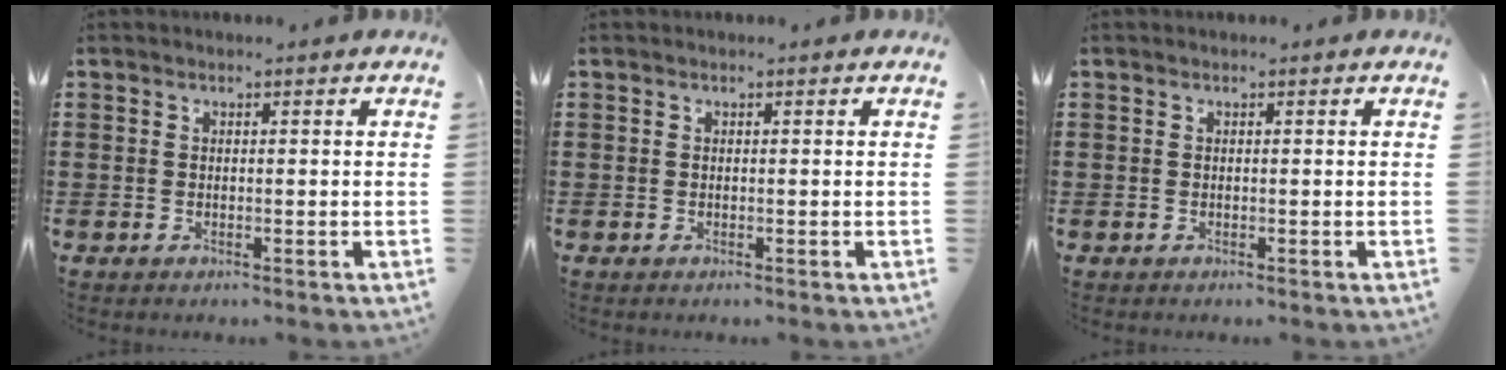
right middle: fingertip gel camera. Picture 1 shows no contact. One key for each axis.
{"total": 0.0}
{"total": 0.0}